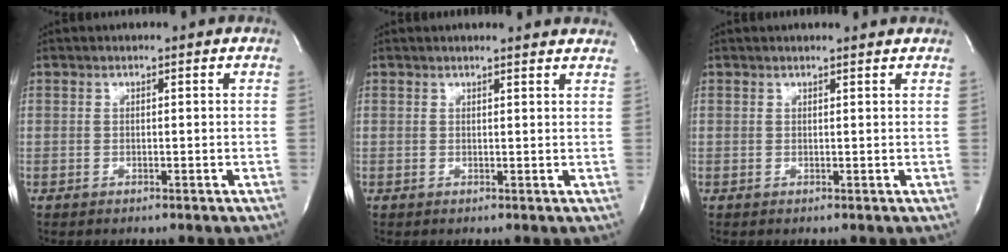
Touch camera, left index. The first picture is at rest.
{"total": 5.6, "force": [5.4, 0.4, 1.5], "torque": [-0.019, -0.004, 0.038]}
{"total": 1.9, "force": [1.8, 0.0, 0.5], "torque": [-0.014, 0.000, 0.014]}